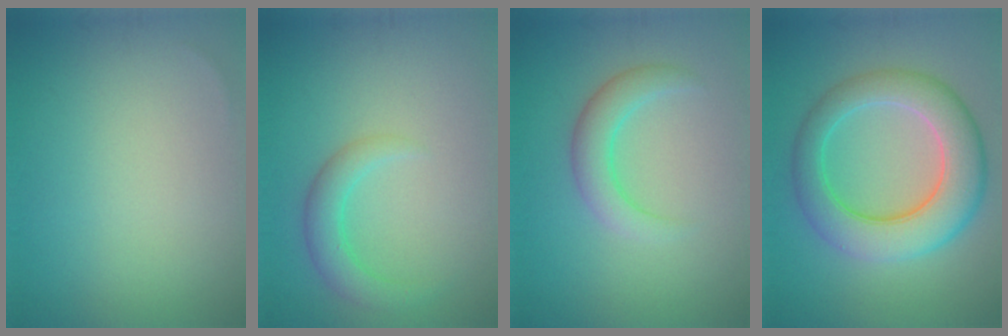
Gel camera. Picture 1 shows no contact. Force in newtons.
{"total": 2.7, "press": 2.7, "slide": 0.2}
{"total": 2.9, "press": 2.9, "slide": 0.2}
{"total": 7.9, "press": 7.9, "slide": 0.1}